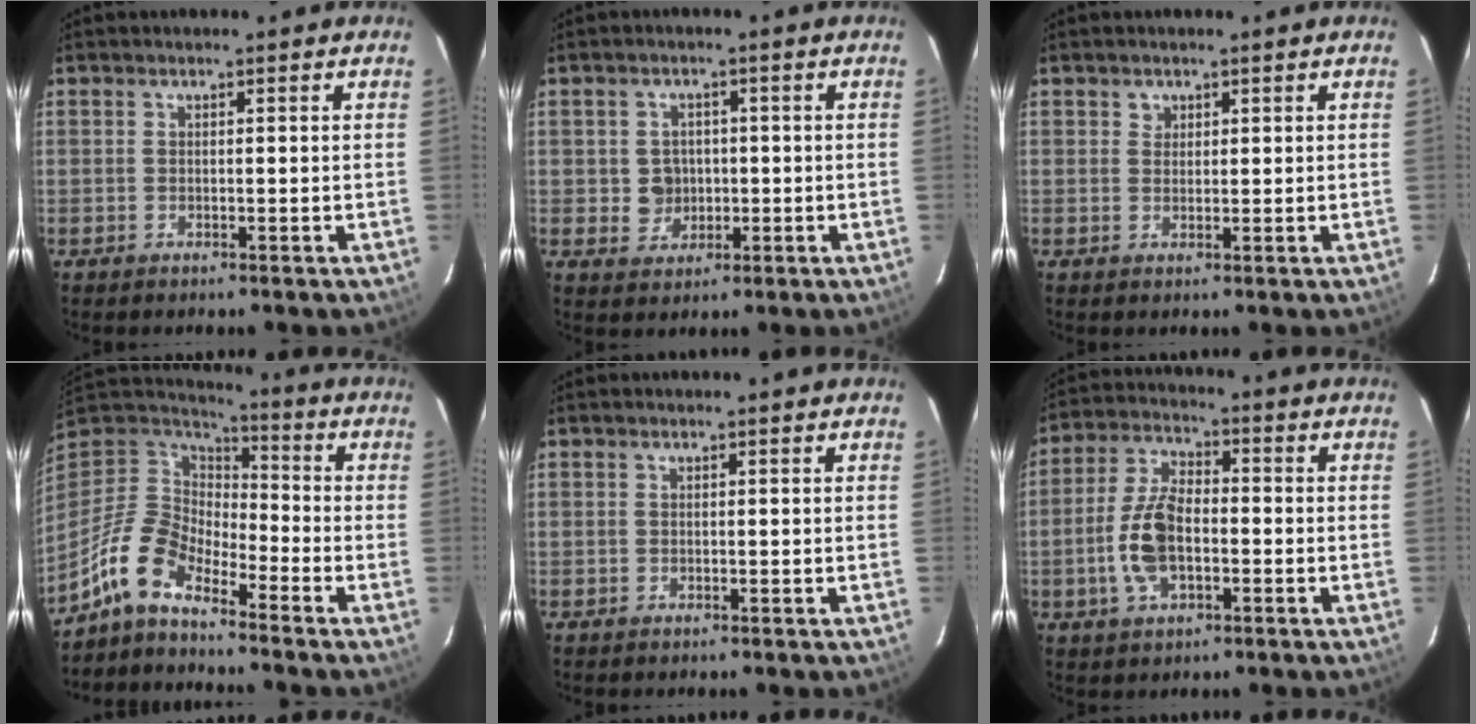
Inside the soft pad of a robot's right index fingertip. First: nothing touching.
{"total": 4.3, "force": [-0.2, 4.2, 1.1], "torque": [-0.025, 0.011, 0.007]}
{"total": 1.5, "force": [0.8, 1.3, 0.0], "torque": [0.007, 0.007, 0.012]}
{"total": 10.9, "force": [-7.9, 4.7, 5.9], "torque": [-0.126, 0.018, -0.171]}
{"total": 0.0}
{"total": 10.2, "force": [-2.4, 5.4, 8.4], "torque": [-0.178, 0.009, -0.044]}